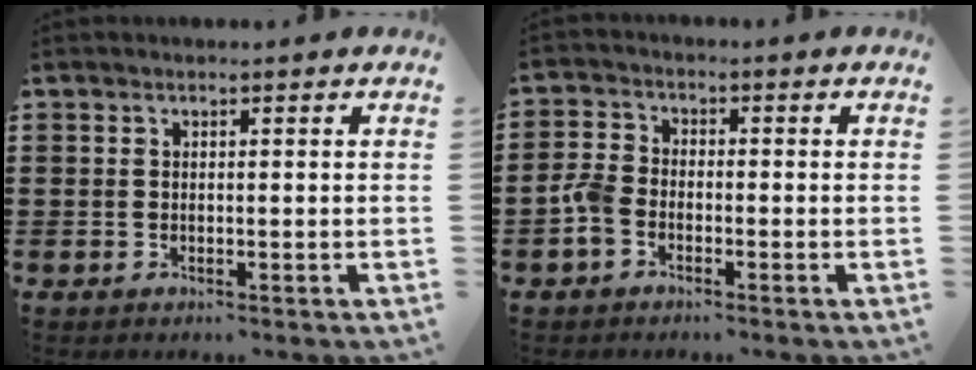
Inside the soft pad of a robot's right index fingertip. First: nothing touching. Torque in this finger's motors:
{"motor_torque": [0.85, -0.77, 0.43, 0.11]}